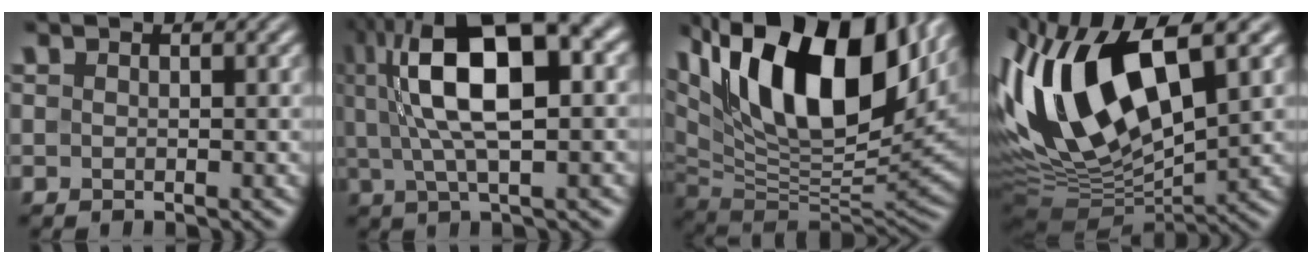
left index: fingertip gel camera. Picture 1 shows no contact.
{"total": 12.2, "force": [3.0, 4.7, 10.9], "torque": [-0.194, 0.013, 0.049]}
{"total": 16.8, "force": [7.8, 7.4, 13.0], "torque": [-0.223, 0.023, 0.127]}
{"total": 15.2, "force": [3.0, 7.0, 13.1], "torque": [-0.261, 0.013, 0.051]}